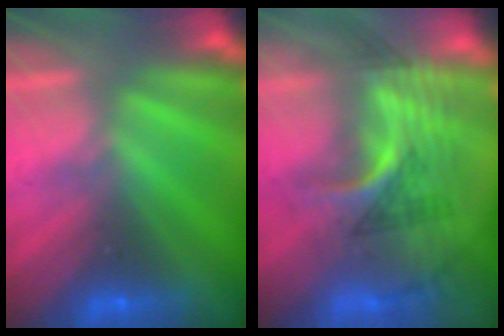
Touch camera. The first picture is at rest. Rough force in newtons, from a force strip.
{"total": 2.8}